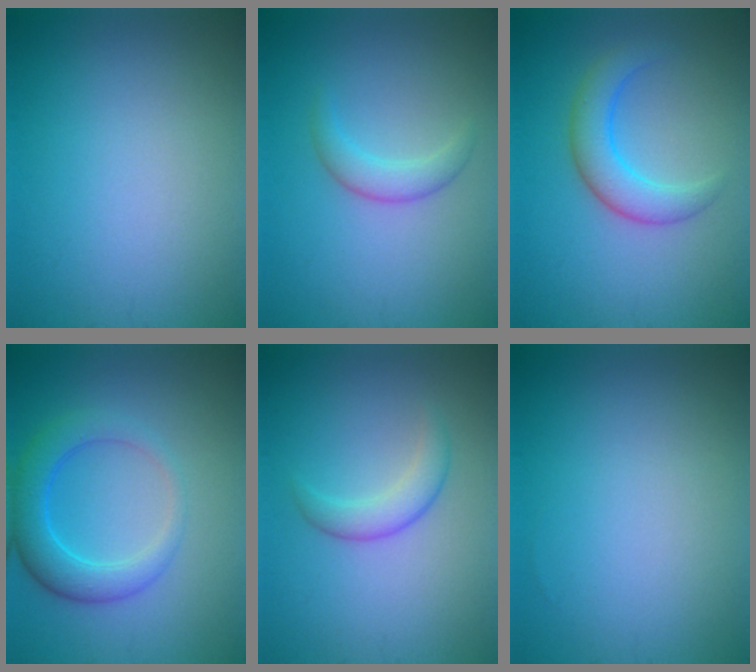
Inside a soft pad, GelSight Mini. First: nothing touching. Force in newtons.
{"total": 2.1, "press": 2.1, "slide": 0.2}
{"total": 3.9, "press": 3.9, "slide": 0.2}
{"total": 4.2, "press": 4.2, "slide": 0.2}
{"total": 2.3, "press": 2.3, "slide": 0.0}
{"total": 0.0}